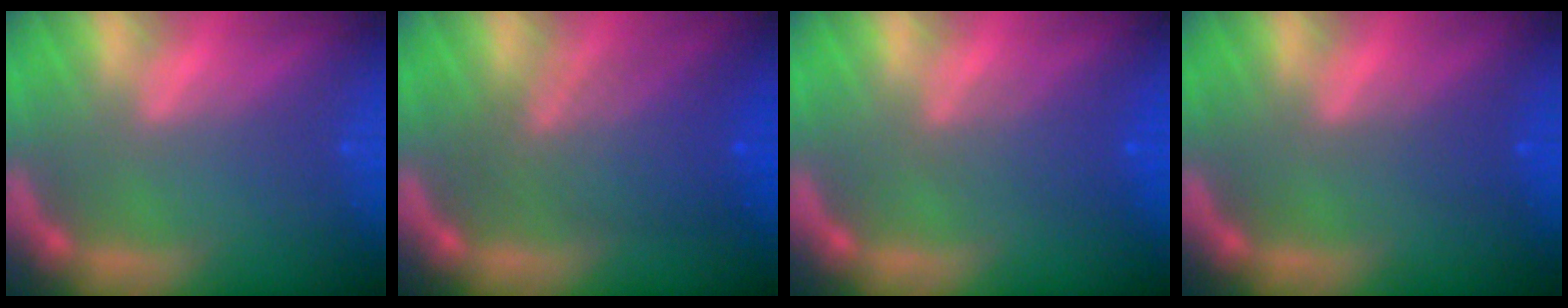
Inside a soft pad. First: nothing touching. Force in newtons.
{"total": 6.6}
{"total": 3.1}
{"total": 1.5}